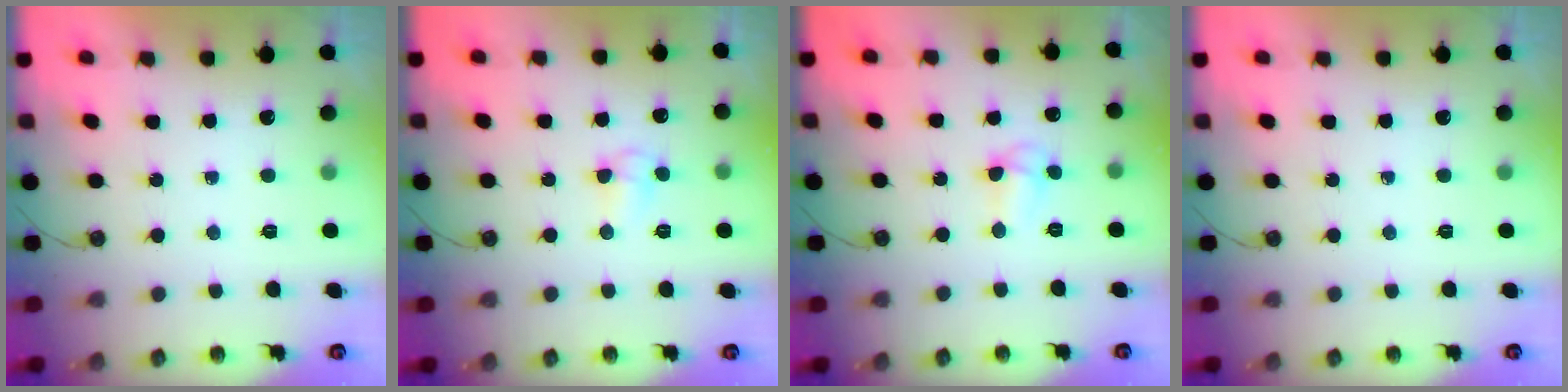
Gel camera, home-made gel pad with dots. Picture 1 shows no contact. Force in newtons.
{"total": 4.4, "press": 4.4, "slide": 0.6}
{"total": 5.5, "press": 5.4, "slide": 0.7}
{"total": 0.0}